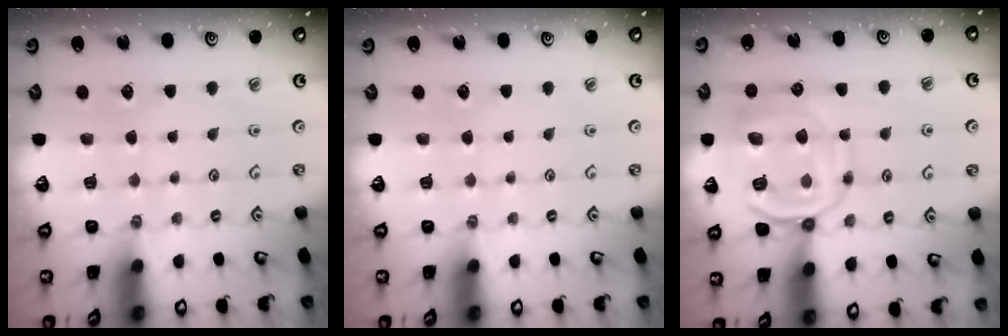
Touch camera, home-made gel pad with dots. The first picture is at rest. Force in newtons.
{"total": 0.0}
{"total": 11.6, "press": 11.5, "slide": 1.1}